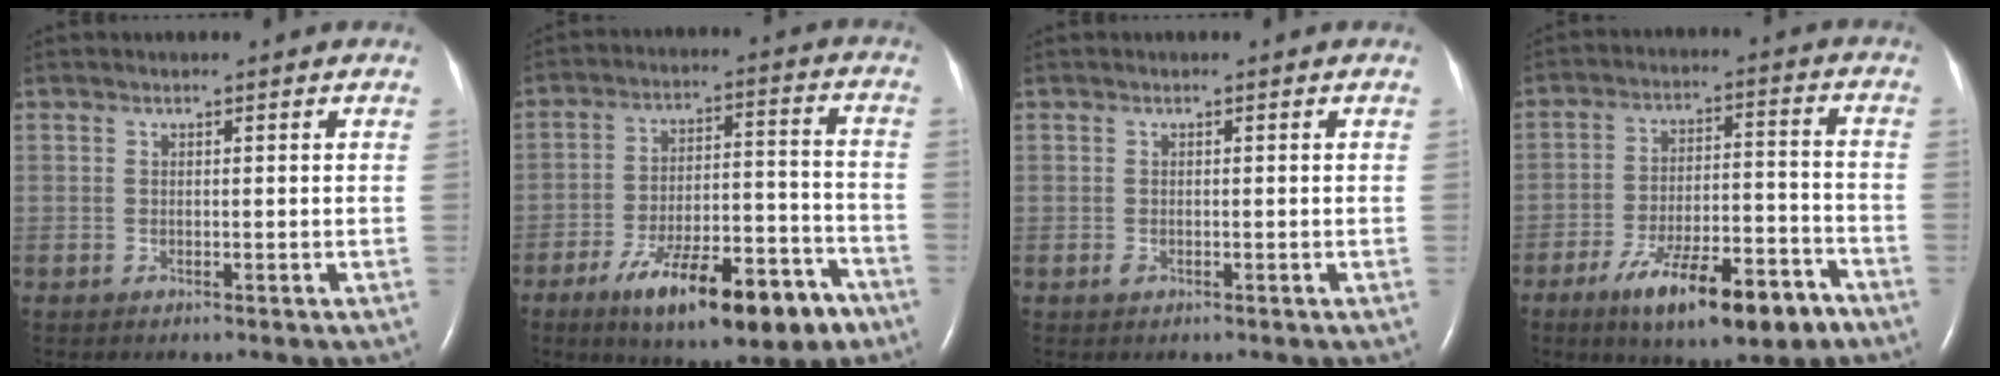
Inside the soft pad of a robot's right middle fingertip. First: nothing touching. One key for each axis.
{"total": 17.3, "fx": -10.5, "fy": 5.1, "fz": 12.8, "tx": -0.170, "ty": 0.012, "tz": -0.157}
{"total": 0.6, "fx": -0.3, "fy": 0.4, "fz": 0.4, "tx": -0.010, "ty": -0.001, "tz": -0.003}
{"total": 14.6, "fx": -9.0, "fy": 3.8, "fz": 10.8, "tx": -0.163, "ty": 0.002, "tz": -0.138}